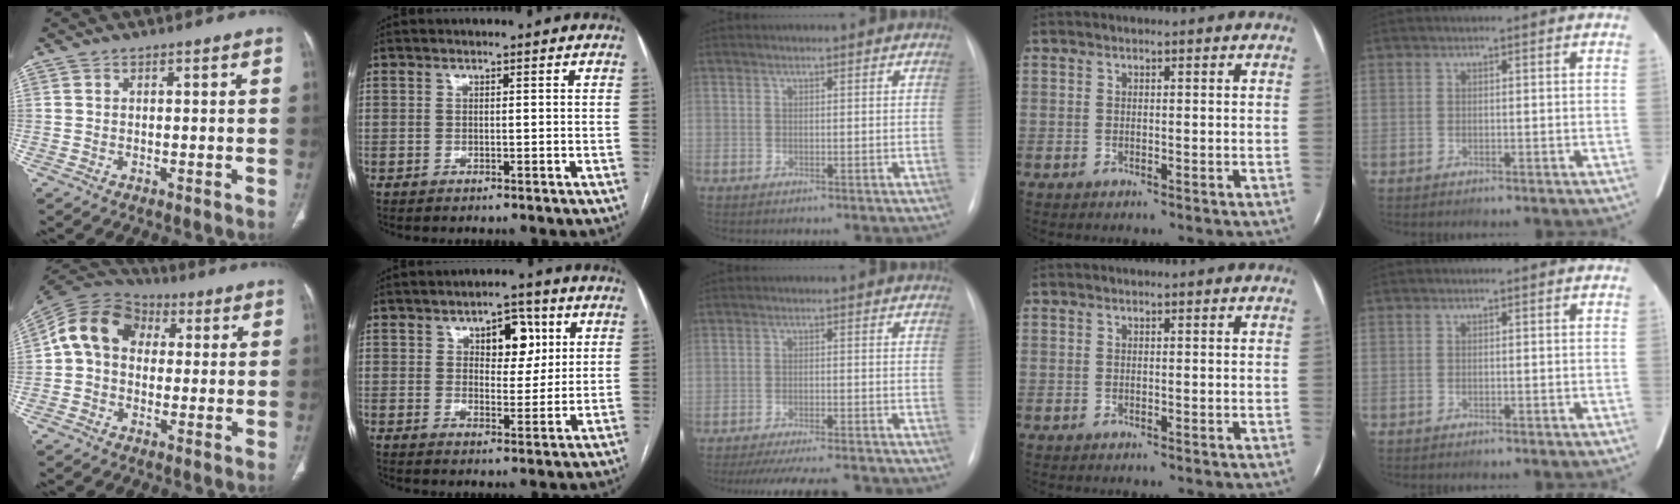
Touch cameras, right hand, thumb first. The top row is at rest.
{"thumb": {"total": 12.0, "force": [1.5, 9.5, 7.2], "torque": [-0.118, 0.032, 0.012]}, "index": {"total": 6.9, "force": [2.7, 3.6, 5.2], "torque": [-0.067, 0.011, 0.042]}, "middle": {"total": 13.9, "force": [-12.6, 1.7, 5.5], "torque": [-0.090, -0.017, -0.170]}}